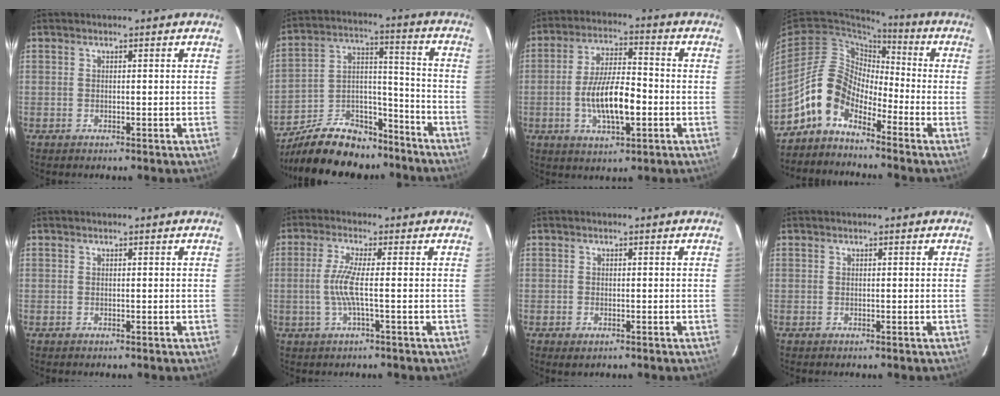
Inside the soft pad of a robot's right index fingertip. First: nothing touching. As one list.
[{"total": 19.0, "force": [-14.8, 9.0, 7.7], "torque": [-0.160, 0.045, -0.225]}, {"total": 11.6, "force": [-2.8, 3.8, 10.5], "torque": [-0.205, -0.001, -0.047]}, {"total": 9.9, "force": [-6.4, 5.9, 4.7], "torque": [-0.091, 0.031, -0.139]}, {"total": 0.0}, {"total": 5.2, "force": [-0.8, -0.4, 5.1], "torque": [-0.113, -0.004, -0.015]}, {"total": 1.3, "force": [-0.7, 0.8, 0.7], "torque": [-0.012, -0.004, -0.012]}, {"total": 0.0}]